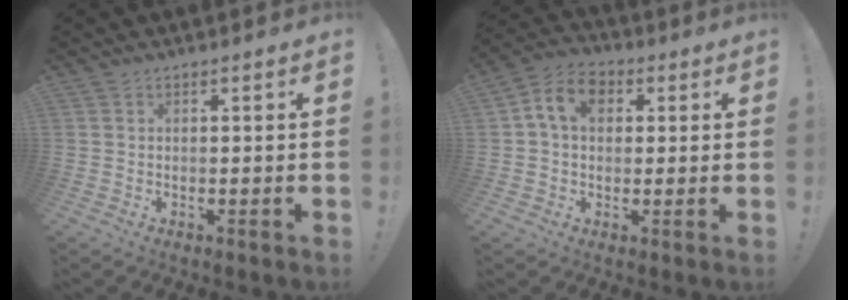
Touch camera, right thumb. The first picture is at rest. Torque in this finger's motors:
{"motor_torque": [-0.09, 0.59, -0.10, -0.08, 0.23]}